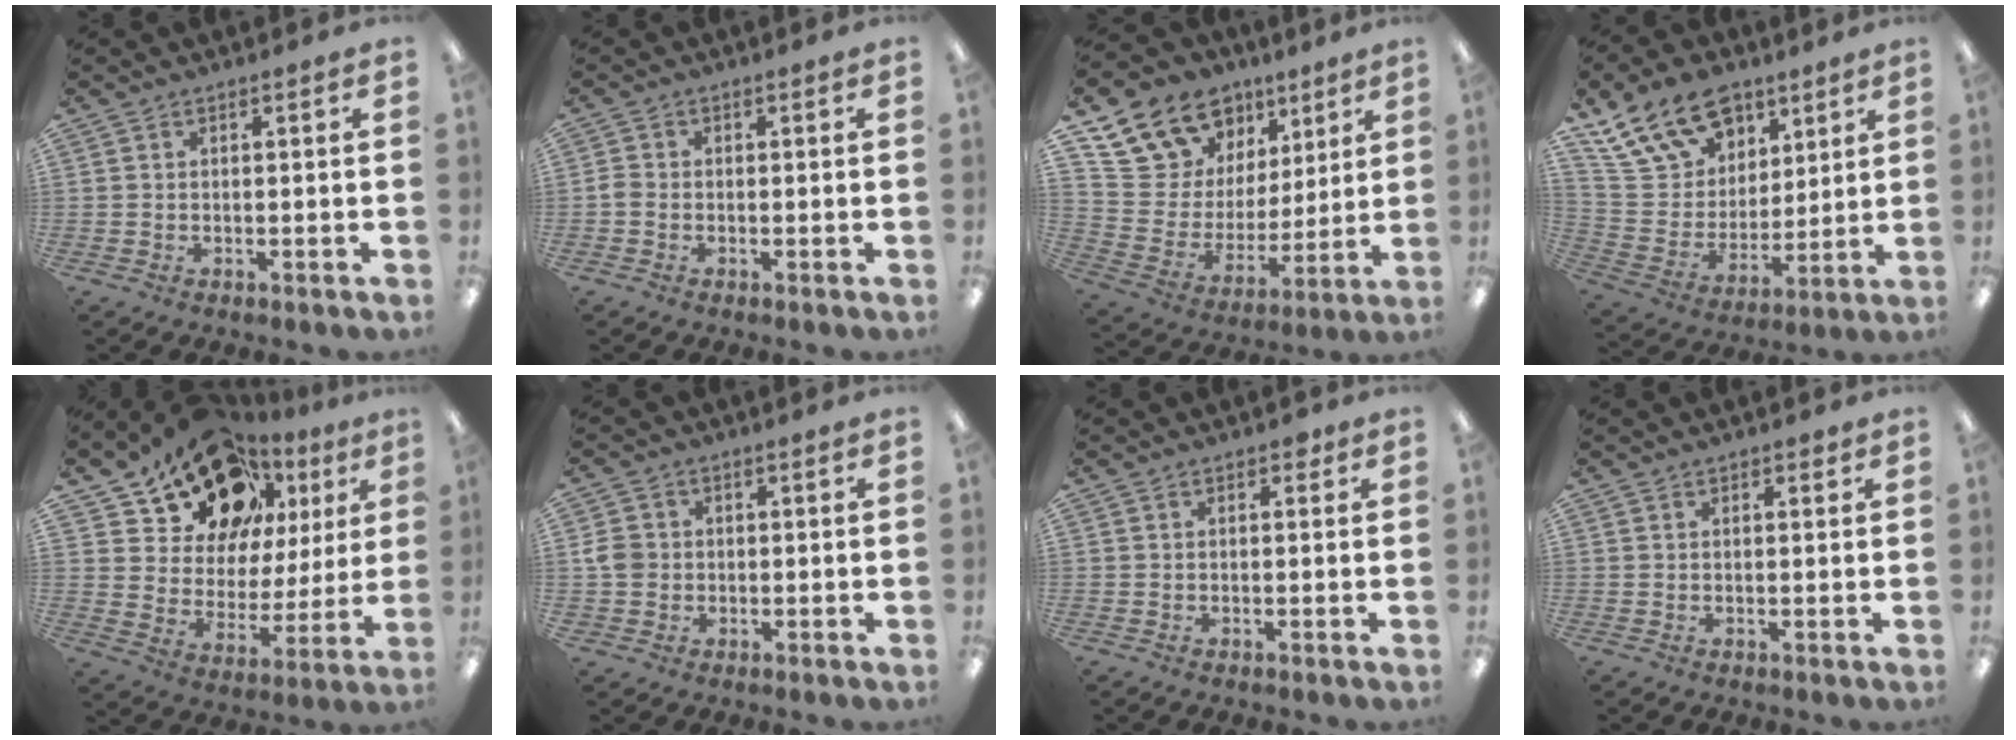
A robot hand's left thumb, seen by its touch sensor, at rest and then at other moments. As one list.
[{"total": 1.3, "force": [-0.5, 1.0, 0.7], "torque": [-0.013, 0.004, -0.010]}, {"total": 17.9, "force": [11.8, 12.3, 5.7], "torque": [-0.114, -0.068, 0.227]}, {"total": 18.8, "force": [12.1, 12.1, 7.6], "torque": [-0.145, -0.058, 0.228]}, {"total": 18.2, "force": [13.4, 10.1, 7.1], "torque": [-0.145, -0.080, 0.244]}, {"total": 4.4, "force": [0.1, 4.1, 1.5], "torque": [-0.024, 0.006, 0.003]}, {"total": 1.1, "force": [0.6, 0.7, 0.6], "torque": [-0.006, 0.000, 0.007]}, {"total": 0.8, "force": [0.6, 0.4, 0.3], "torque": [0.001, -0.002, 0.009]}]